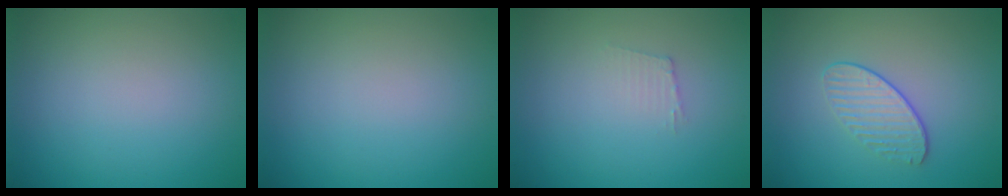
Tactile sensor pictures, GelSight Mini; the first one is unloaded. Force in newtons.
{"total": 0.0}
{"total": 1.1, "press": 1.0, "slide": 0.2}
{"total": 1.9, "press": 1.5, "slide": 1.2}